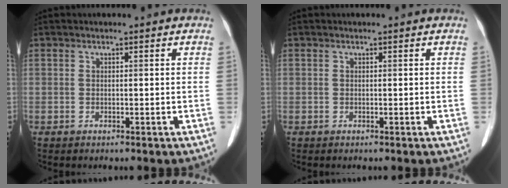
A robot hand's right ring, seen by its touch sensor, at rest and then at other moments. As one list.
[{"total": 0.0}]